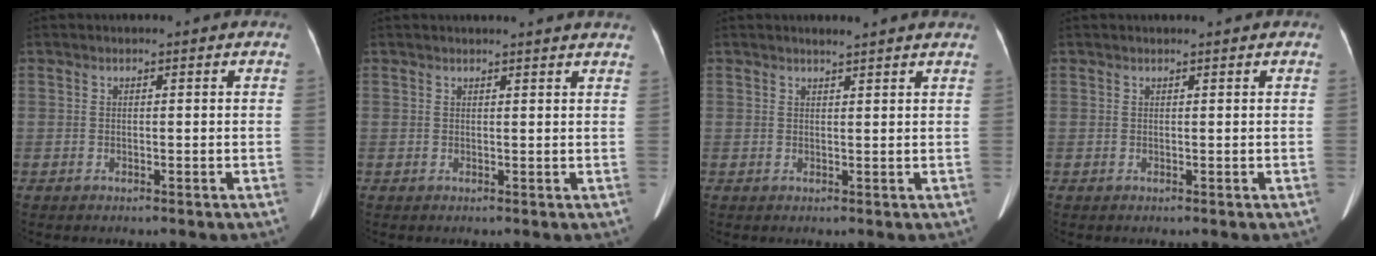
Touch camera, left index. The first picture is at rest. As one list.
[{"total": 6.5, "force": [6.2, 0.0, 1.9], "torque": [-0.022, 0.009, 0.053]}, {"total": 3.8, "force": [3.5, -0.1, 1.5], "torque": [-0.022, 0.012, 0.039]}, {"total": 0.8, "force": [0.8, 0.0, 0.3], "torque": [-0.010, 0.008, 0.011]}]